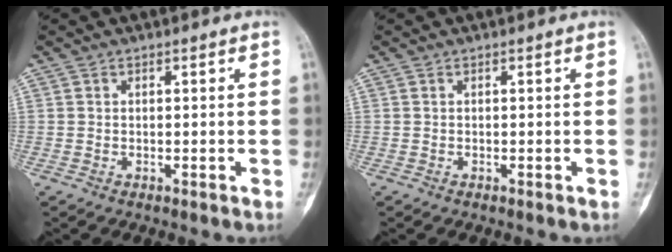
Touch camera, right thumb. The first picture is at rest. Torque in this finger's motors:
{"motor_torque": [0.00, 0.00, 0.00, -0.04, 0.00]}